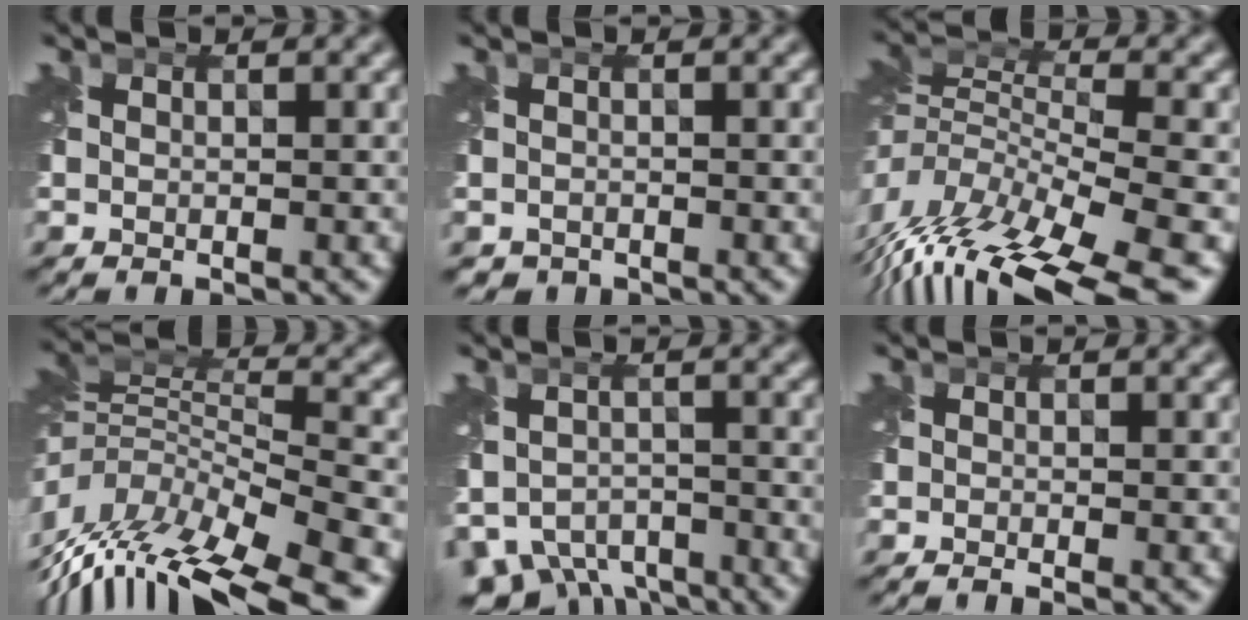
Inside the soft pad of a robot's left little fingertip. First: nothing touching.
{"total": 0.8, "force": [-0.4, 0.3, -0.6], "torque": [0.015, 0.004, -0.007]}
{"total": 10.8, "force": [-6.9, 3.8, 7.4], "torque": [-0.156, 0.014, -0.109]}
{"total": 11.7, "force": [-6.7, 4.2, 8.6], "torque": [-0.174, 0.017, -0.096]}
{"total": 5.6, "force": [-3.9, 3.5, 2.1], "torque": [-0.039, -0.022, -0.060]}
{"total": 1.3, "force": [-0.9, 0.3, 0.9], "torque": [-0.009, -0.002, -0.017]}